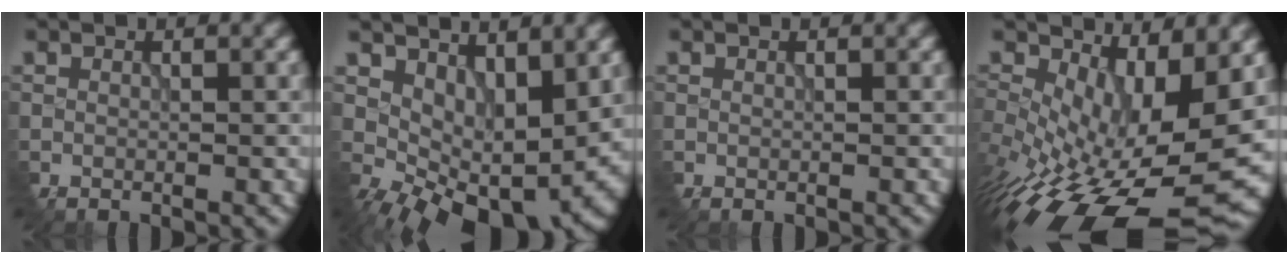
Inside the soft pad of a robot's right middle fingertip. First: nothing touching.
{"total": 10.0, "force": [0.9, 6.1, 7.9], "torque": [-0.109, -0.024, 0.044]}
{"total": 0.0}
{"total": 12.9, "force": [-2.6, 6.8, 10.7], "torque": [-0.175, -0.038, -0.026]}